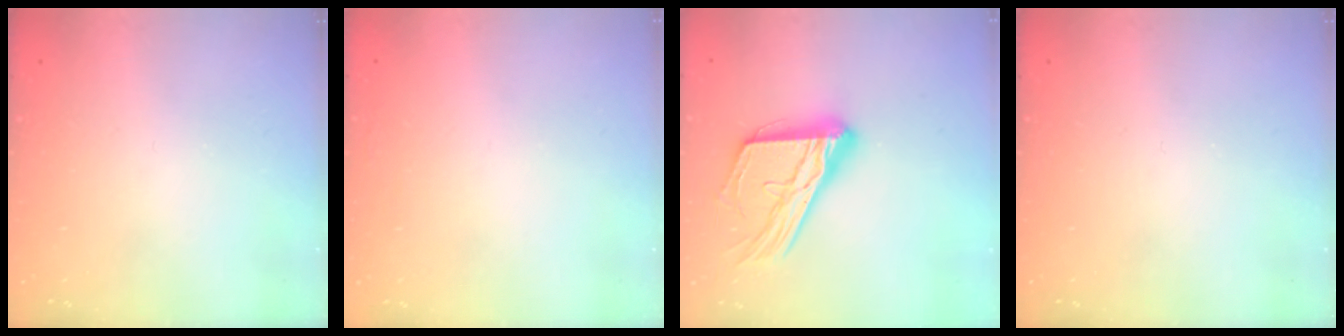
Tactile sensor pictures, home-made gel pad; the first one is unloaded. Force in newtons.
{"total": 1.4, "press": 1.3, "slide": 0.2}
{"total": 18.3, "press": 18.2, "slide": 1.6}
{"total": 0.0}